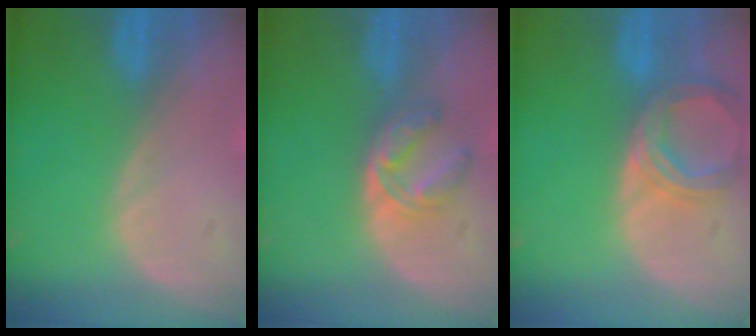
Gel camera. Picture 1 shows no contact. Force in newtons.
{"total": 5.1, "press": 4.9, "slide": 1.4}
{"total": 6.9, "press": 6.3, "slide": 2.6}